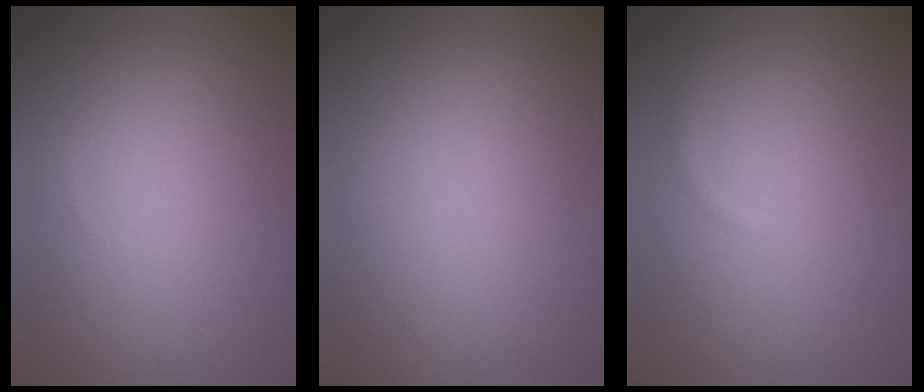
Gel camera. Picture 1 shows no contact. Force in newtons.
{"total": 0.0}
{"total": 0.8, "press": 0.8, "slide": 0.0}